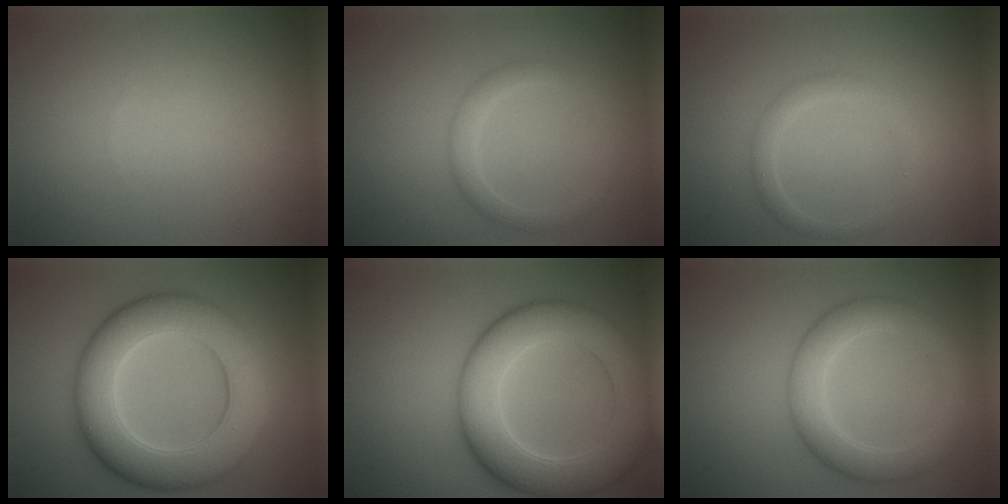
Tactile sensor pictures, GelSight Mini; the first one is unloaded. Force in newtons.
{"total": 1.8, "press": 1.8, "slide": 0.1}
{"total": 1.9, "press": 1.8, "slide": 0.1}
{"total": 10.5, "press": 10.5, "slide": 0.3}
{"total": 9.5, "press": 9.5, "slide": 0.4}
{"total": 4.7, "press": 4.7, "slide": 0.2}